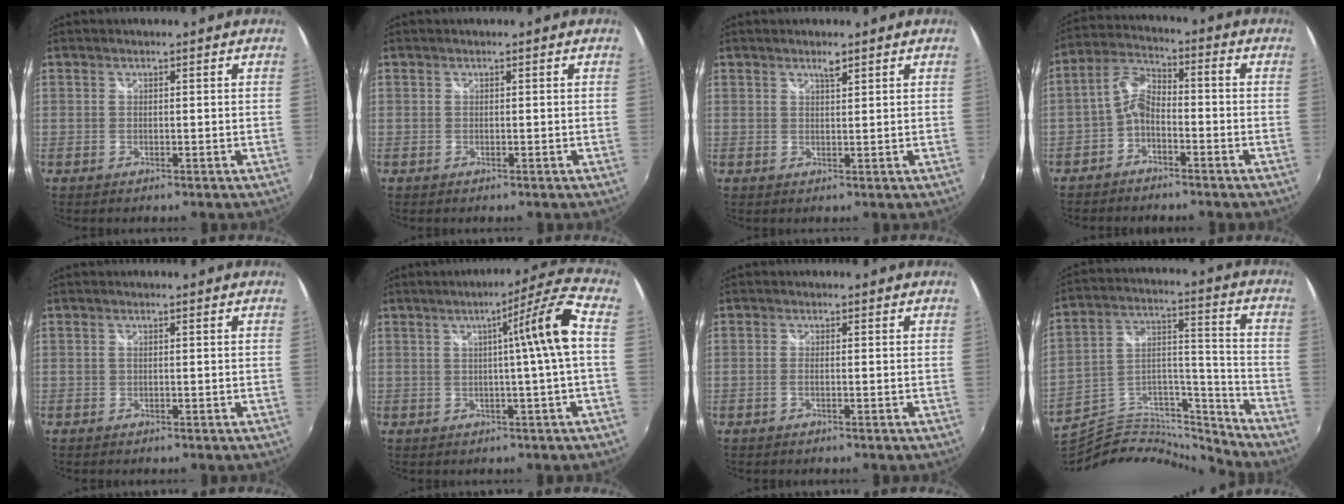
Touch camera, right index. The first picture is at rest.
{"total": 0.0}
{"total": 1.6, "force": [1.2, 0.3, 1.0], "torque": [-0.015, 0.003, 0.021]}
{"total": 6.0, "force": [-3.1, 2.8, 4.3], "torque": [-0.102, 0.020, -0.062]}
{"total": 0.0}
{"total": 9.5, "force": [0.7, -1.9, 9.2], "torque": [-0.121, 0.018, 0.017]}
{"total": 1.0, "force": [-0.4, -0.1, 0.8], "torque": [-0.017, 0.000, -0.010]}
{"total": 16.0, "force": [-15.5, 3.0, 3.0], "torque": [-0.042, 0.052, -0.279]}